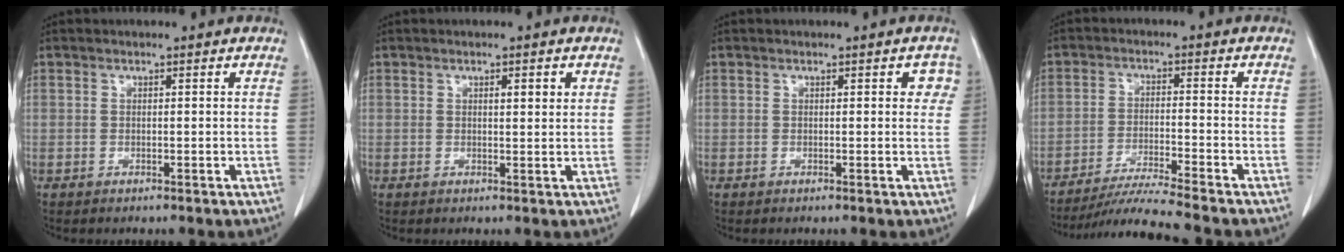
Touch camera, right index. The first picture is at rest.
{"total": 1.8, "force": [0.8, 0.4, 1.6], "torque": [-0.023, -0.001, 0.009]}
{"total": 2.5, "force": [0.7, 1.3, 2.0], "torque": [-0.009, 0.009, 0.001]}
{"total": 8.8, "force": [-7.8, -2.2, 3.2], "torque": [-0.047, -0.024, -0.138]}